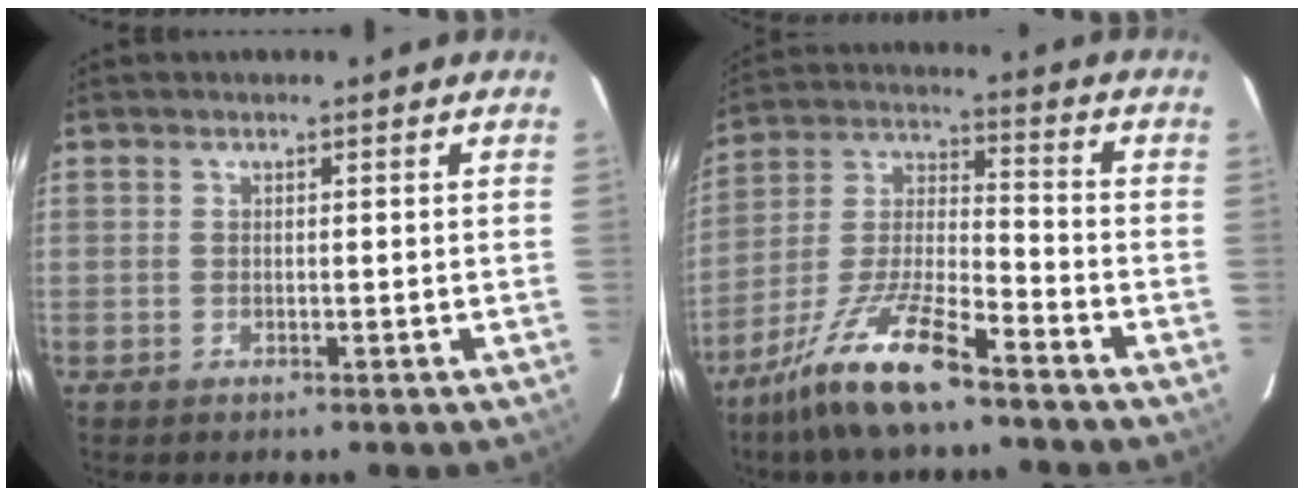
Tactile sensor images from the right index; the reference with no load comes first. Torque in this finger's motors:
{"motor_torque": [1.07, -1.07, 0.79, 0.21]}